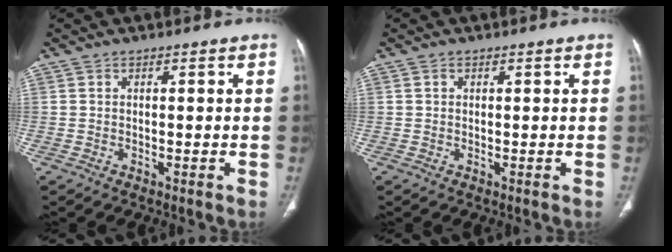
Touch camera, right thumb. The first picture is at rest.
{"total": 0.6, "force": [0.2, 0.5, 0.2], "torque": [-0.001, 0.000, 0.004]}